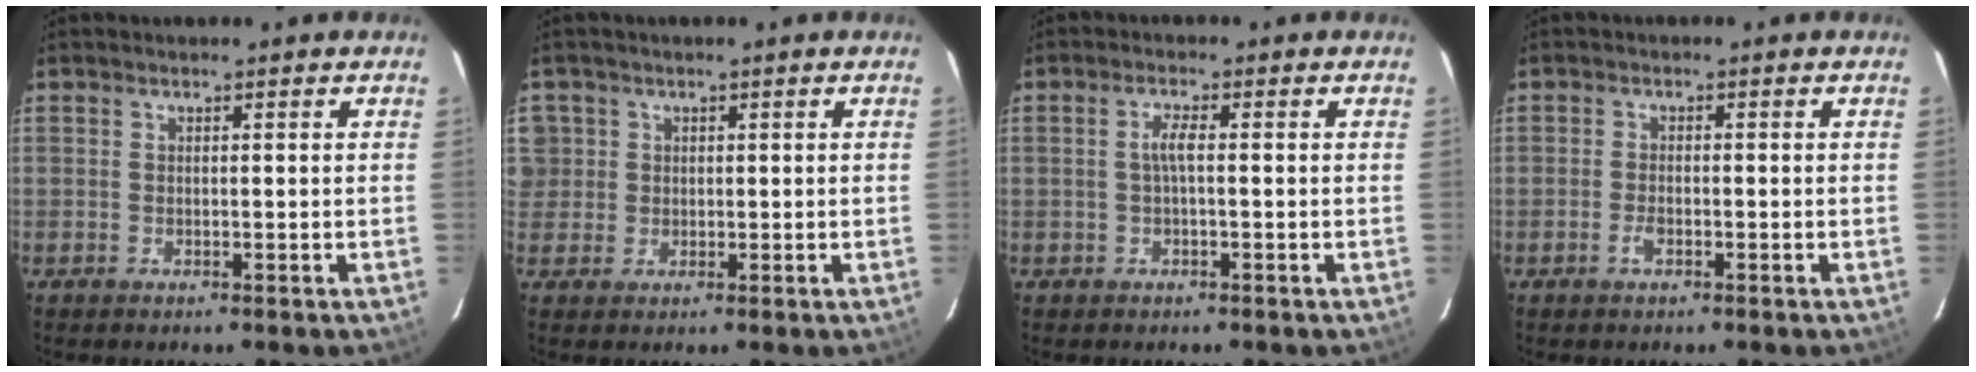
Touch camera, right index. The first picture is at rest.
{"total": 4.3, "force": [0.9, 4.2, 0.3], "torque": [0.012, 0.021, 0.019]}
{"total": 2.3, "force": [-0.1, 0.2, 2.3], "torque": [-0.046, 0.004, -0.002]}
{"total": 1.7, "force": [-0.9, 0.7, 1.2], "torque": [-0.027, 0.000, -0.017]}